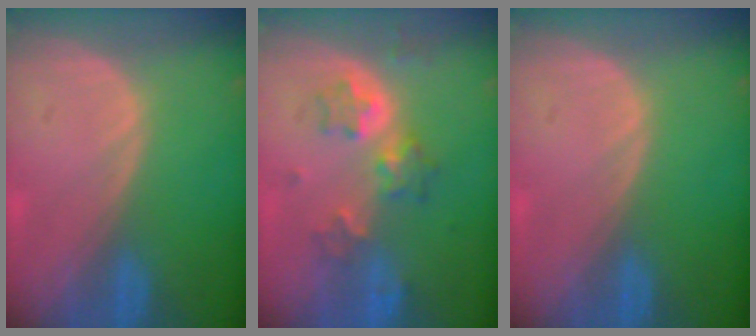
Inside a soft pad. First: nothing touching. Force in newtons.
{"total": 6.3, "press": 5.6, "slide": 2.7}
{"total": 0.0}